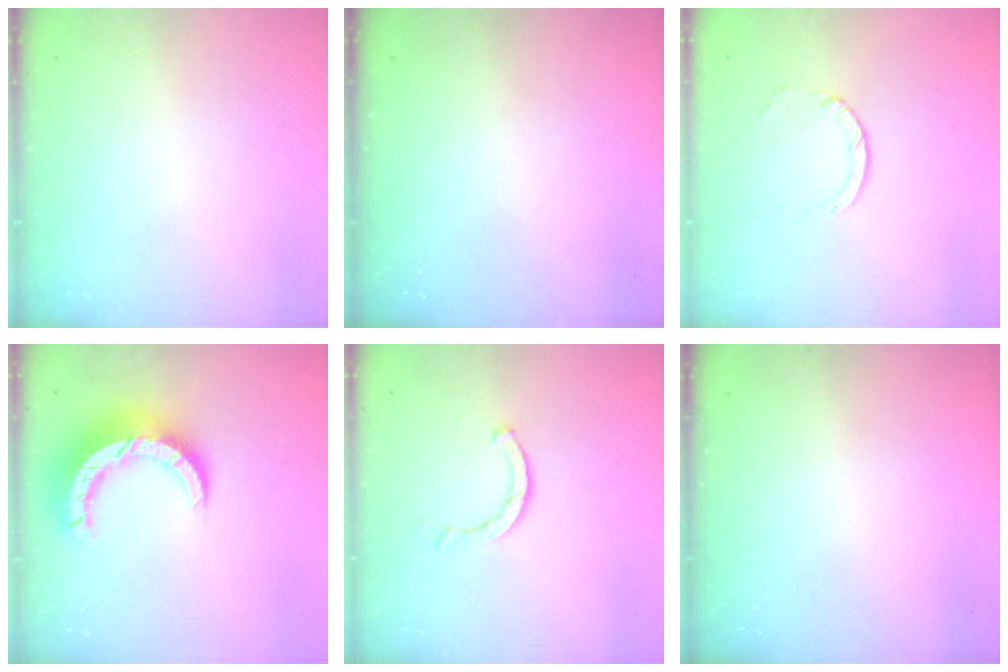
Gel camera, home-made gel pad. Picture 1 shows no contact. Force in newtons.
{"total": 0.0}
{"total": 1.0, "press": 1.0, "slide": 0.1}
{"total": 12.0, "press": 12.0, "slide": 1.2}
{"total": 2.0, "press": 2.0, "slide": 0.2}
{"total": 0.0}